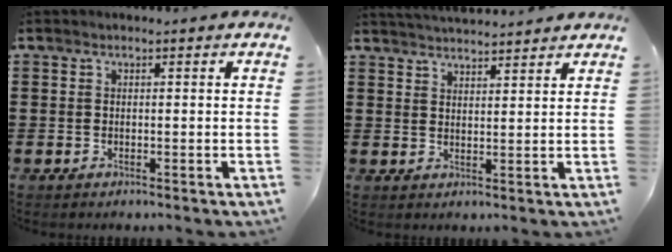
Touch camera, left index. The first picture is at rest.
{"total": 3.1, "force": [3.1, -0.4, 0.2], "torque": [-0.012, -0.012, 0.057]}